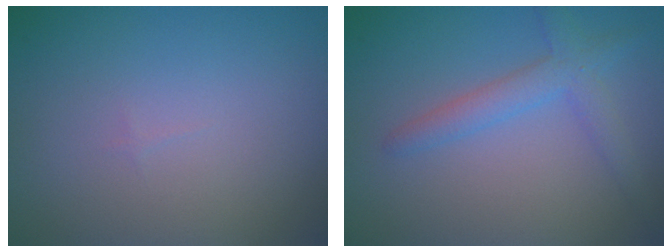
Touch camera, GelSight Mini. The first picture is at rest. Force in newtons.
{"total": 2.7, "press": 2.7, "slide": 0.0}